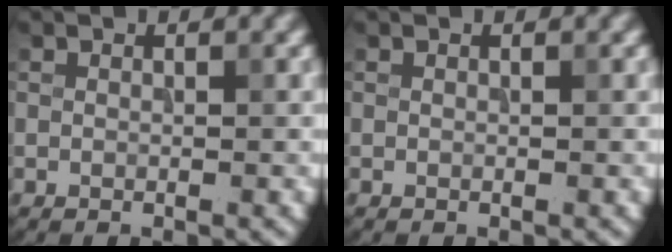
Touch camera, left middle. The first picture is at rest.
{"total": 0.0}